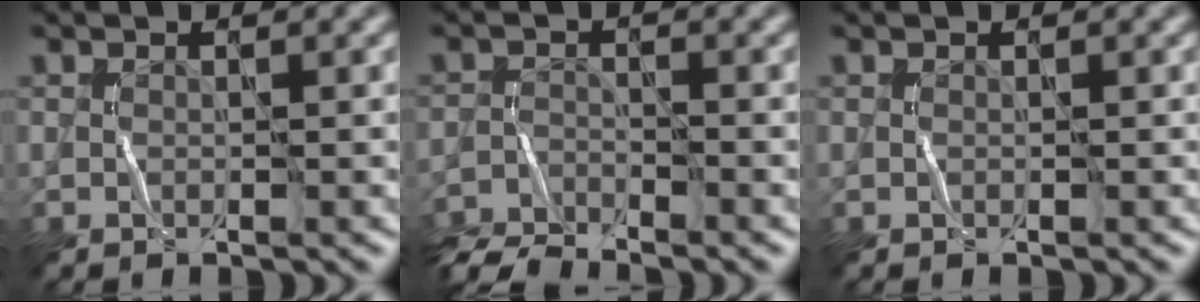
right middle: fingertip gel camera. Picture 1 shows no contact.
{"total": 4.3, "force": [-4.1, 0.4, 1.0], "torque": [-0.028, -0.010, -0.086]}
{"total": 0.0}